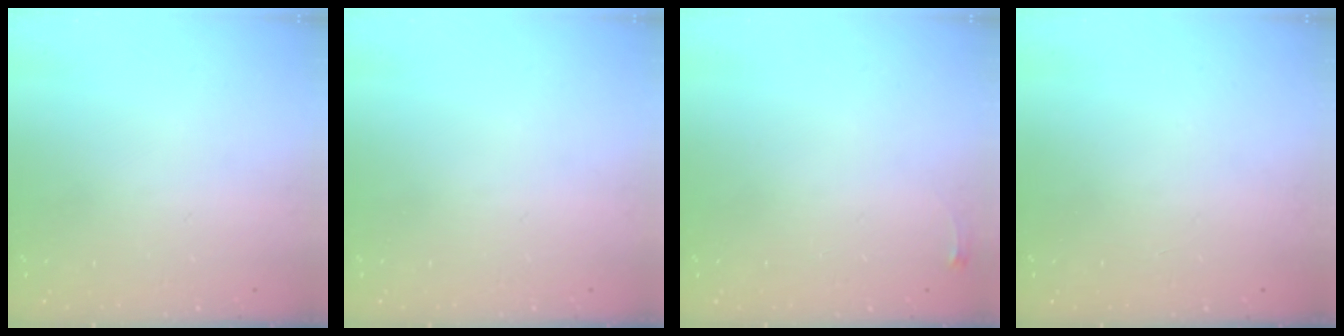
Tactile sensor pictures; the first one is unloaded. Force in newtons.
{"total": 0.0}
{"total": 2.6, "press": 2.6, "slide": 0.6}
{"total": 0.0}